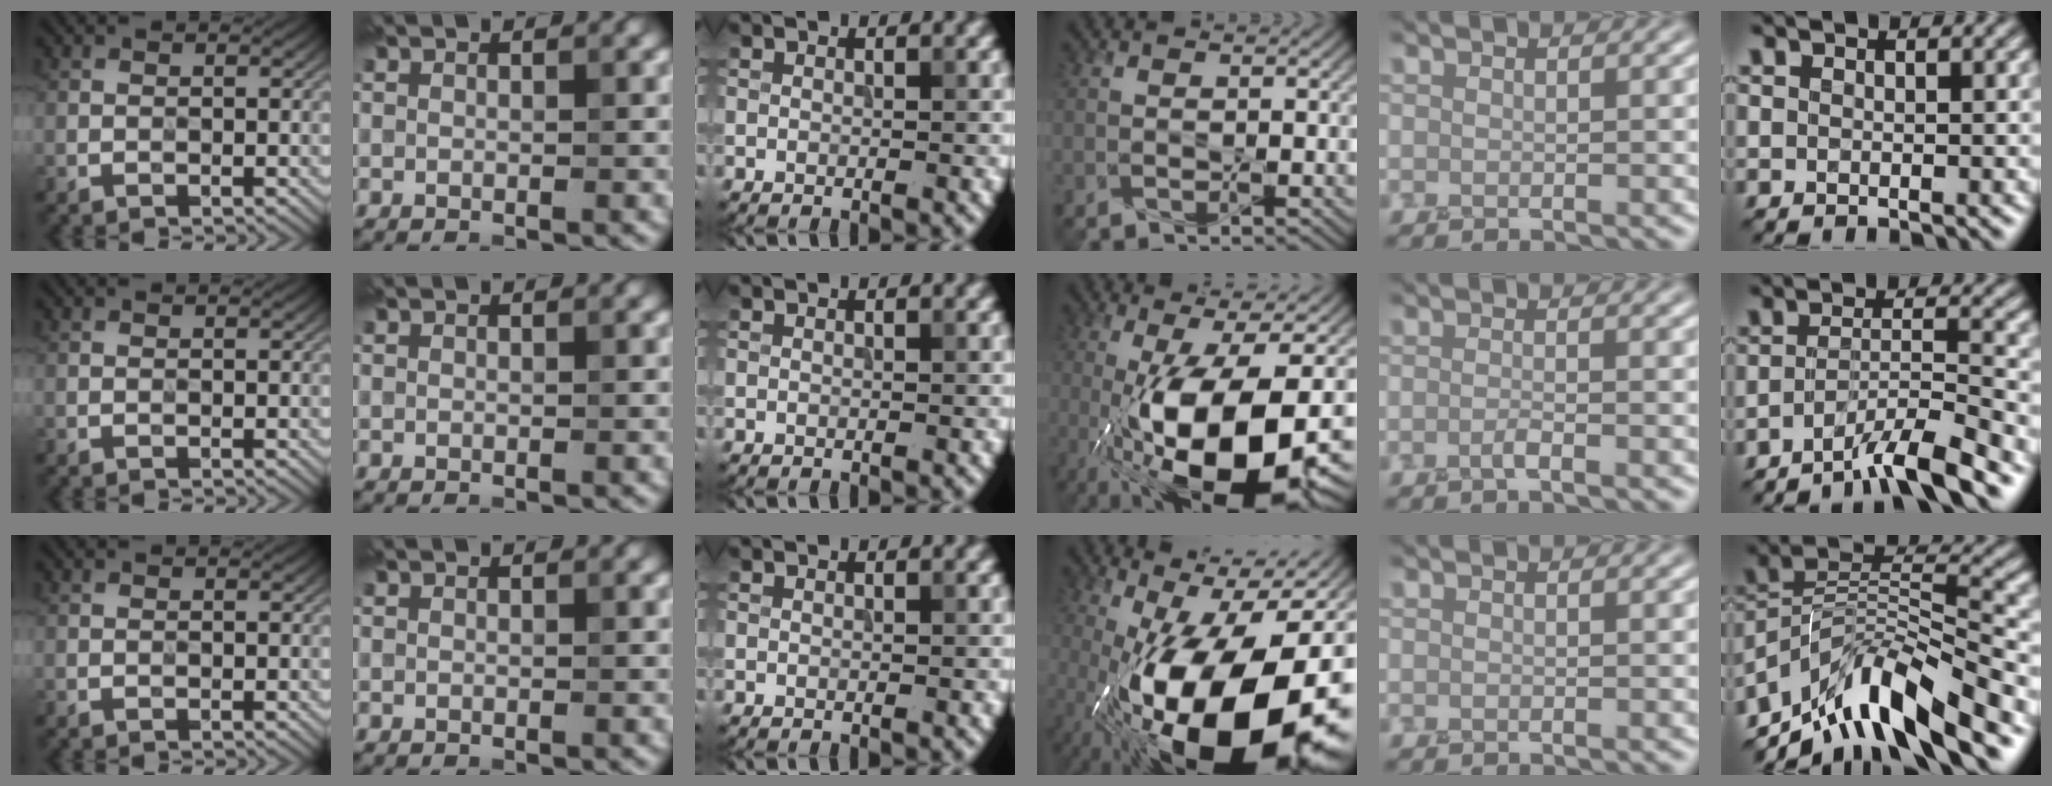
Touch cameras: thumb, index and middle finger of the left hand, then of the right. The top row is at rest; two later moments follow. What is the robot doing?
{"motion": "press", "object": "grip strengthener"}